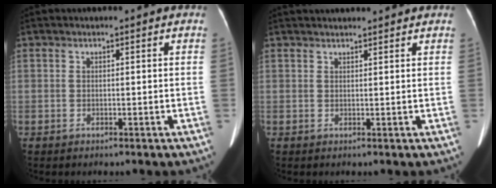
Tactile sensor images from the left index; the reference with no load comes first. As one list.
[{"total": 5.1, "force": [4.9, 0.4, 1.3], "torque": [-0.016, 0.030, 0.058]}]